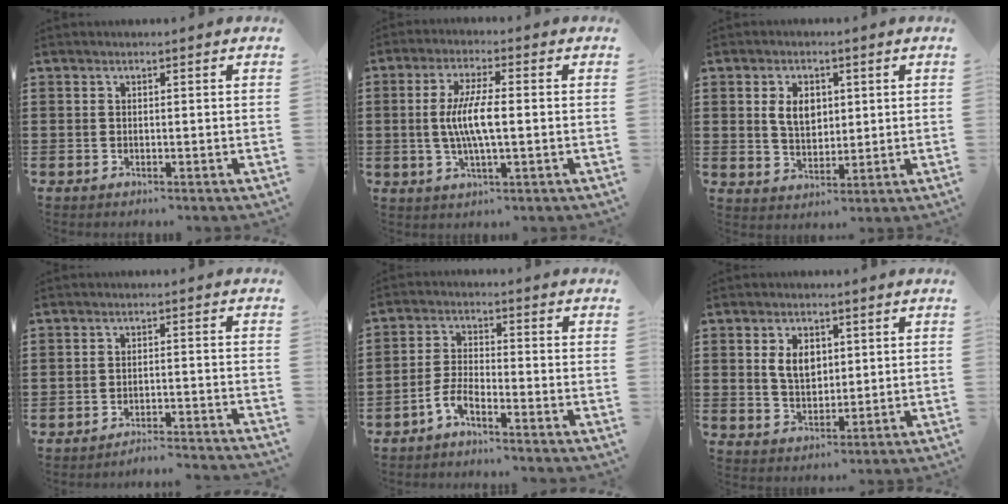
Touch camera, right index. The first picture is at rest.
{"total": 6.6, "force": [-0.4, 1.4, 6.5], "torque": [-0.136, -0.008, -0.016]}
{"total": 5.0, "force": [1.3, 3.3, 3.5], "torque": [-0.072, 0.010, 0.018]}
{"total": 3.1, "force": [-3.1, -0.3, 0.3], "torque": [-0.009, -0.002, -0.065]}
{"total": 3.7, "force": [-3.1, 0.5, 2.0], "torque": [-0.052, 0.001, -0.065]}
{"total": 5.0, "force": [1.4, 3.3, 3.5], "torque": [-0.072, 0.009, 0.022]}